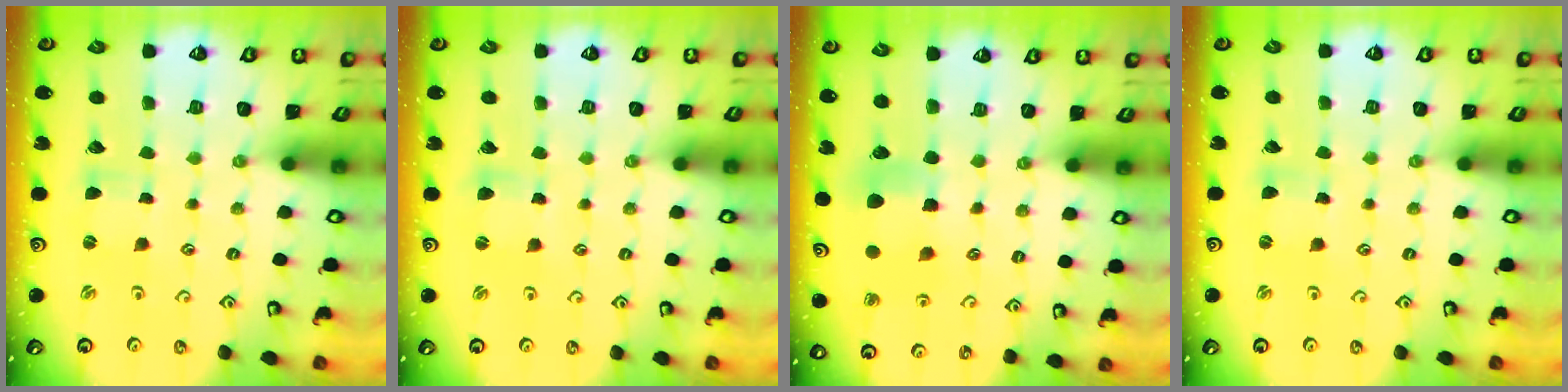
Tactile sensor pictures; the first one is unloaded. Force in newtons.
{"total": 2.6, "press": 2.5, "slide": 0.3}
{"total": 7.8, "press": 7.8, "slide": 0.5}
{"total": 2.0, "press": 2.0, "slide": 0.1}